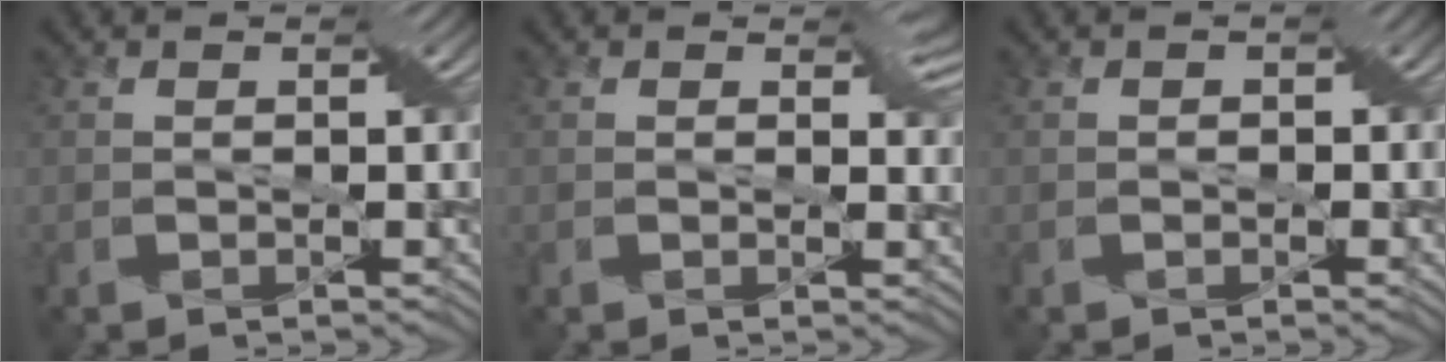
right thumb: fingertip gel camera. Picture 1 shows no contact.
{"total": 1.1, "force": [1.0, 0.4, 0.3], "torque": [-0.007, 0.004, 0.010]}
{"total": 1.1, "force": [-0.3, 1.0, 0.4], "torque": [-0.001, 0.003, -0.008]}